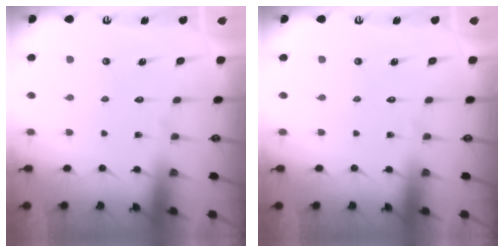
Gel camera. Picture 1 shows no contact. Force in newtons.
{"total": 0.0}